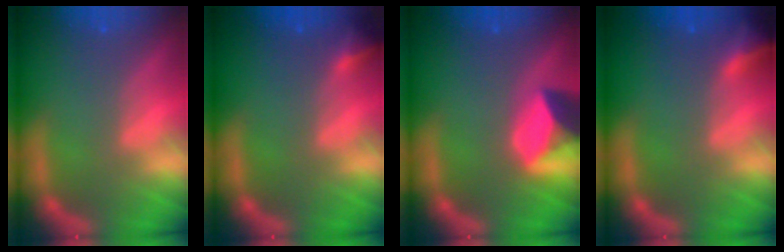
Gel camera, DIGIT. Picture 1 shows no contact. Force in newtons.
{"total": 1.9}
{"total": 5.4}
{"total": 3.5}